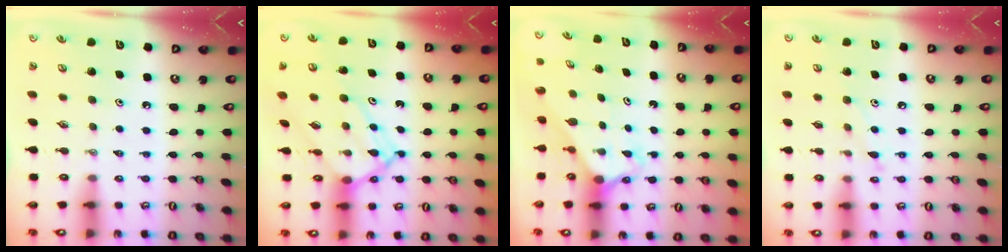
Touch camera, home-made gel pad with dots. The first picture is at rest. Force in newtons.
{"total": 11.8, "press": 11.8, "slide": 1.0}
{"total": 2.6, "press": 2.6, "slide": 0.2}
{"total": 6.9, "press": 6.9, "slide": 0.4}